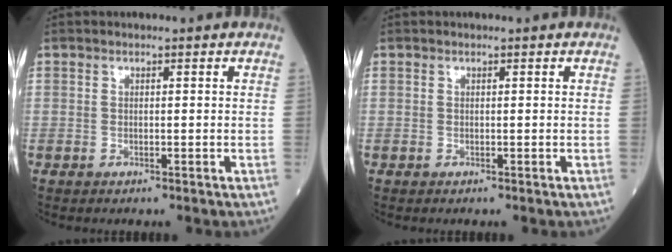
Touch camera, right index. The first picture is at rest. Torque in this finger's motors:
{"motor_torque": [0.00, 0.01, 0.00, 0.00]}